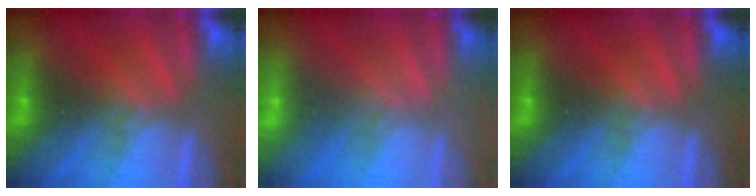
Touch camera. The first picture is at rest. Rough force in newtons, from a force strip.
{"total": 1.6}
{"total": 0.0}